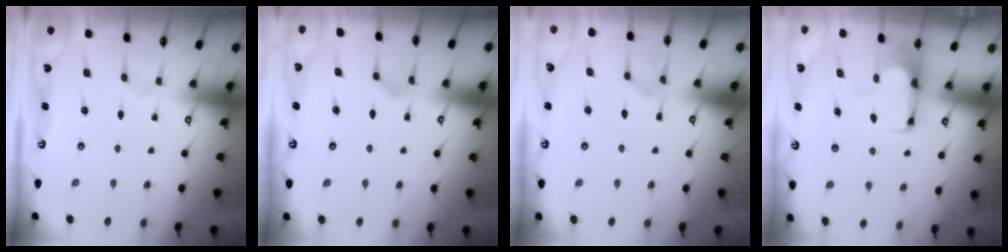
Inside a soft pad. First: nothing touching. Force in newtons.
{"total": 0.7, "press": 0.4, "slide": 0.6}
{"total": 1.2, "press": 0.5, "slide": 1.1}
{"total": 1.7, "press": 1.6, "slide": 0.6}